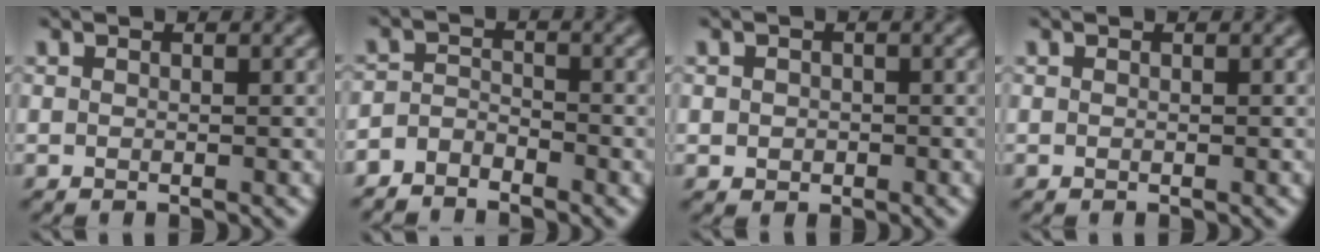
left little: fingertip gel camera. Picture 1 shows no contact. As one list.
[{"total": 2.6, "force": [-2.5, 0.8, 0.3], "torque": [-0.008, 0.004, -0.056]}, {"total": 1.1, "force": [-0.1, 1.0, 0.3], "torque": [-0.001, -0.003, -0.002]}, {"total": 0.0}]